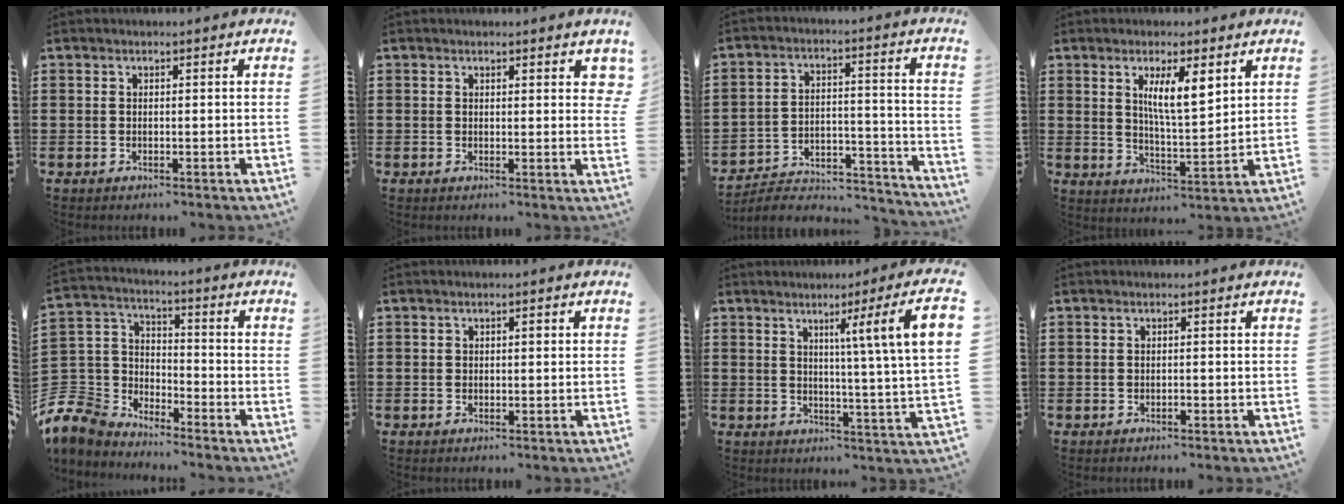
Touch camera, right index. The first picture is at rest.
{"total": 1.3, "force": [1.0, 0.6, 0.7], "torque": [0.000, -0.002, 0.015]}
{"total": 4.6, "force": [-4.3, 1.3, 1.1], "torque": [-0.021, 0.005, -0.089]}
{"total": 6.8, "force": [3.1, 1.6, 5.8], "torque": [-0.115, 0.002, 0.050]}
{"total": 6.6, "force": [-5.0, 4.2, 0.8], "torque": [-0.077, -0.008, -0.113]}
{"total": 0.7, "force": [0.1, 0.4, 0.6], "torque": [-0.012, 0.003, 0.001]}
{"total": 8.6, "force": [3.3, -1.5, 7.8], "torque": [-0.129, -0.013, 0.042]}
{"total": 0.0}